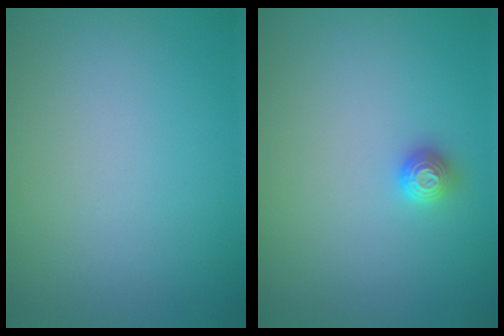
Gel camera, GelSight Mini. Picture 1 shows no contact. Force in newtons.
{"total": 1.0, "press": 1.0, "slide": 0.3}